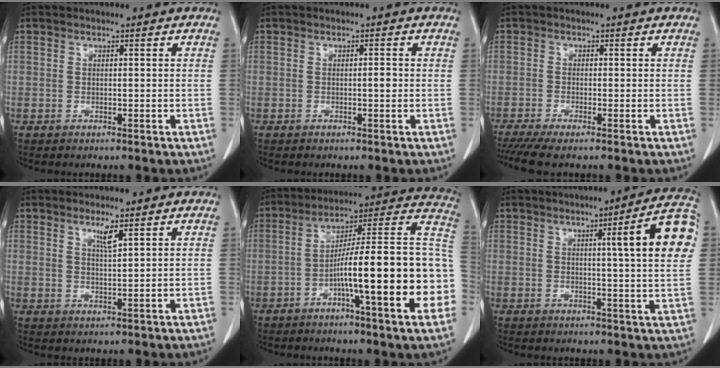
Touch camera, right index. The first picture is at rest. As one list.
[{"total": 1.2, "force": [-0.1, 0.3, 1.1], "torque": [-0.013, 0.002, -0.002]}, {"total": 4.6, "force": [-3.5, 0.1, 3.0], "torque": [-0.049, -0.009, -0.061]}, {"total": 2.5, "force": [1.6, -0.1, 2.0], "torque": [-0.040, -0.006, 0.031]}, {"total": 23.2, "force": [-5.3, 1.8, 22.5], "torque": [-0.242, 0.025, -0.079]}, {"total": 11.2, "force": [2.7, -0.3, 10.9], "torque": [-0.137, 0.007, 0.026]}]